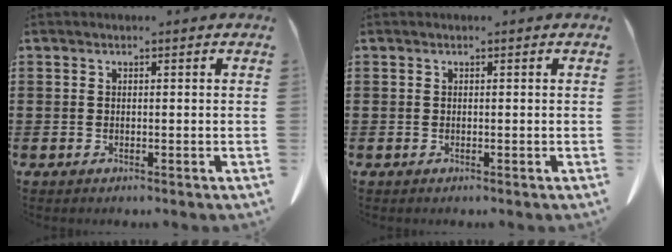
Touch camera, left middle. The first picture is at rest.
{"total": 0.0}